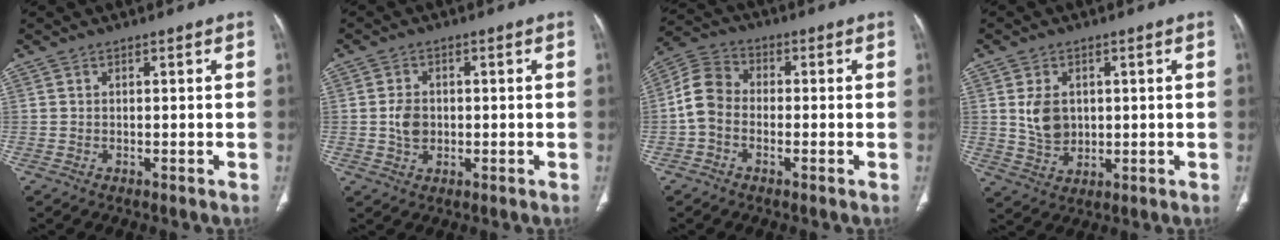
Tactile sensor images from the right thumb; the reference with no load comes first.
{"total": 4.1, "force": [-0.1, 3.2, 2.6], "torque": [-0.041, 0.002, -0.002]}
{"total": 7.5, "force": [-1.3, 5.6, 4.8], "torque": [-0.082, 0.026, -0.041]}
{"total": 6.5, "force": [1.1, 4.9, 4.1], "torque": [-0.057, -0.010, 0.033]}